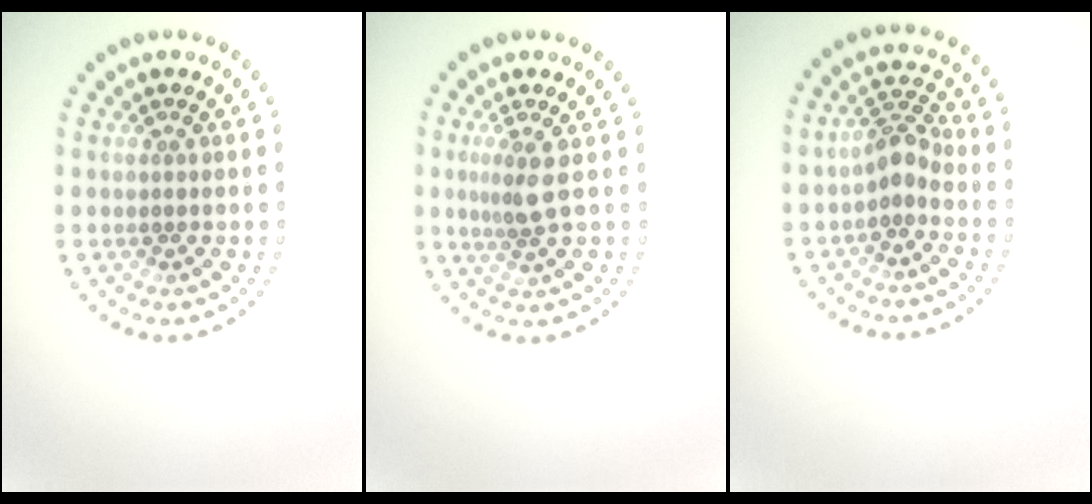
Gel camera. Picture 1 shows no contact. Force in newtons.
{"total": 2.4, "press": 1.7, "slide": 1.6}
{"total": 2.3, "press": 2.0, "slide": 1.2}